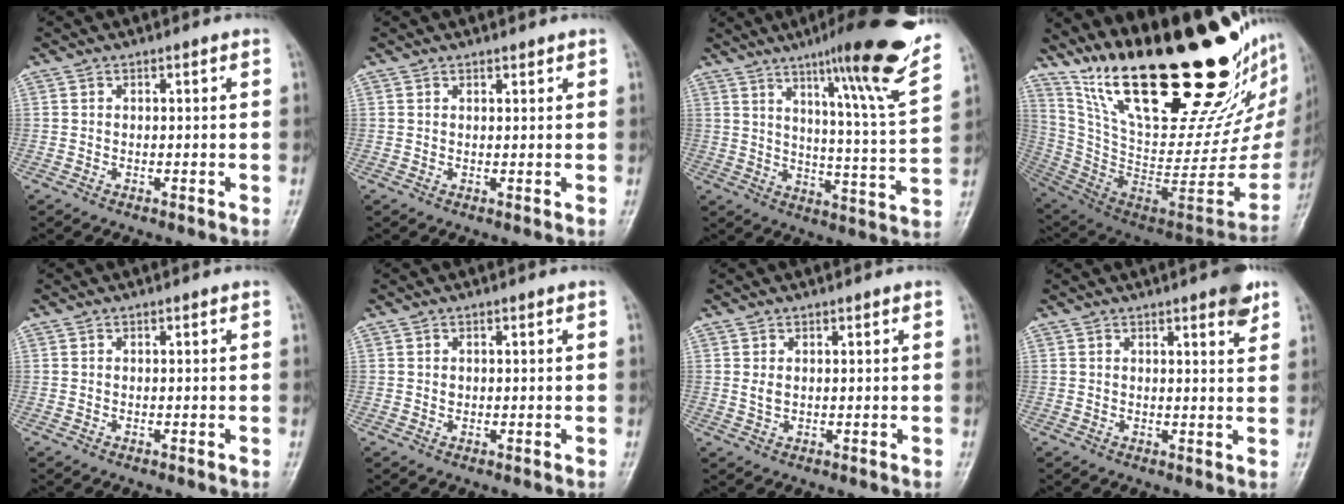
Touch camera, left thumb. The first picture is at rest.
{"total": 1.1, "force": [1.0, 0.5, 0.2], "torque": [0.003, -0.007, 0.013]}
{"total": 20.2, "force": [13.2, 1.1, 15.2], "torque": [-0.197, -0.065, 0.186]}
{"total": 38.9, "force": [24.8, 13.2, 26.8], "torque": [-0.363, -0.096, 0.416]}
{"total": 0.0}
{"total": 0.7, "force": [0.3, 0.6, 0.3], "torque": [0.001, -0.001, 0.005]}
{"total": 1.6, "force": [0.7, 1.0, 1.0], "torque": [-0.015, -0.006, 0.016]}
{"total": 4.7, "force": [3.0, 1.1, 3.5], "torque": [-0.036, -0.014, 0.034]}